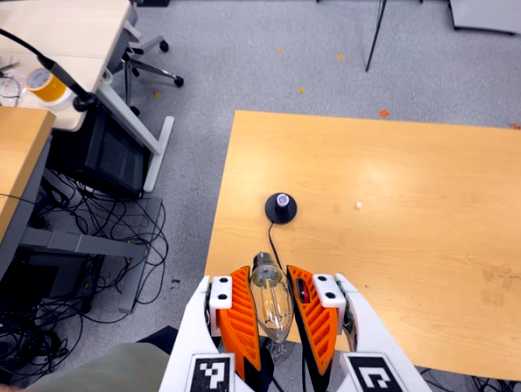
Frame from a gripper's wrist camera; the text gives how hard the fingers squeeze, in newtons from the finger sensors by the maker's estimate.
{"total": 19.5, "left": 21.2, "right": 17.9}